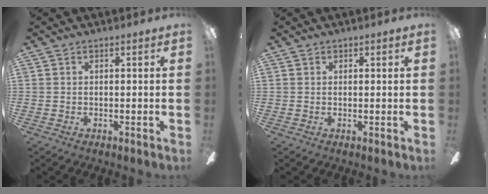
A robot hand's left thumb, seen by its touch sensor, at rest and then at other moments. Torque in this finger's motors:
{"motor_torque": [0.11, 0.00, -0.27, 0.09, -0.02]}